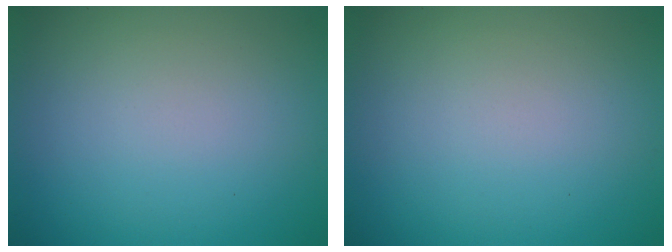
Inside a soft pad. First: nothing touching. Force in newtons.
{"total": 0.0}